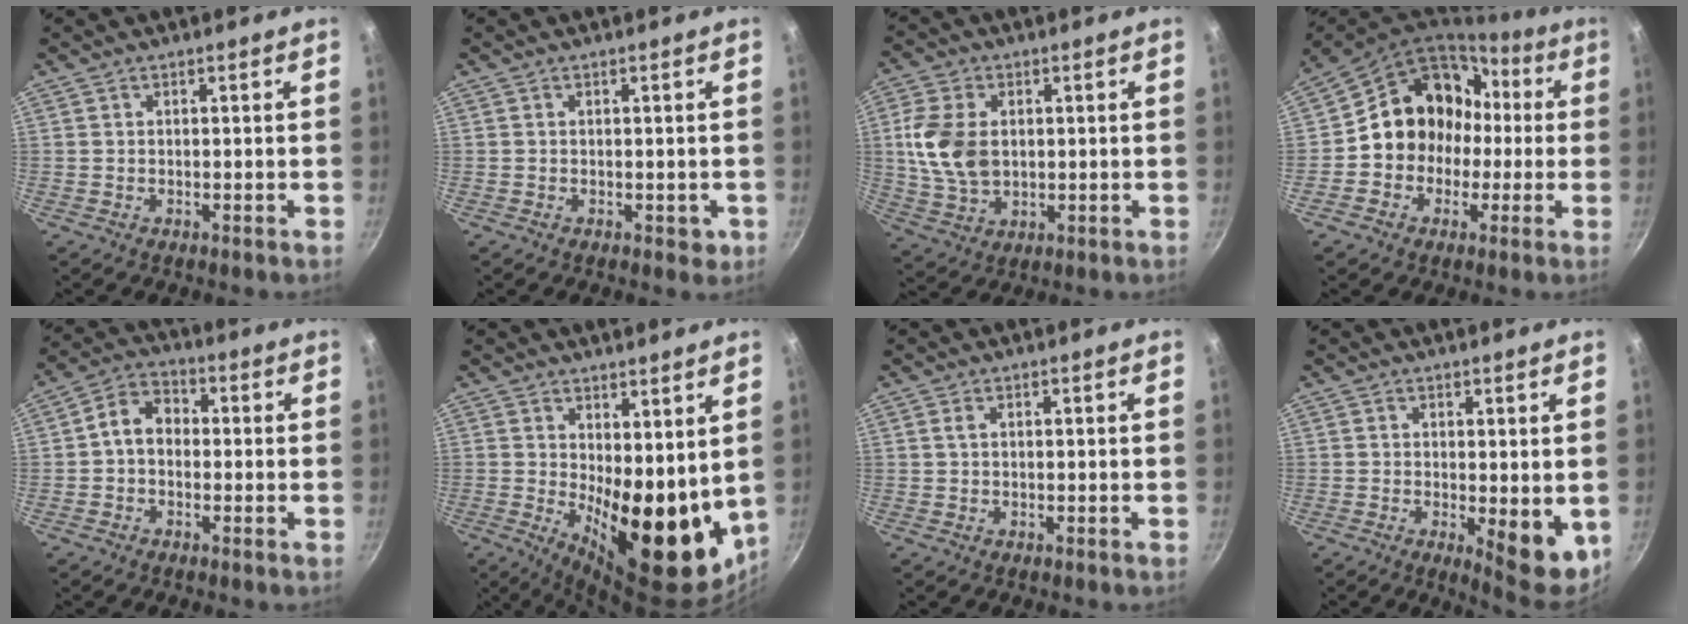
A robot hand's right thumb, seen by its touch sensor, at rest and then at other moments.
{"total": 2.1, "force": [-0.5, 1.6, 1.3], "torque": [-0.009, 0.001, -0.005]}
{"total": 11.1, "force": [1.2, 7.6, 8.0], "torque": [-0.149, -0.007, 0.026]}
{"total": 16.3, "force": [0.0, 14.1, 8.3], "torque": [-0.085, 0.053, -0.005]}
{"total": 6.5, "force": [-0.4, 4.9, 4.2], "torque": [-0.054, 0.025, -0.024]}
{"total": 18.2, "force": [1.6, 8.7, 15.9], "torque": [-0.167, -0.041, 0.043]}
{"total": 1.0, "force": [0.3, 0.6, 0.7], "torque": [-0.013, 0.002, 0.004]}
{"total": 7.8, "force": [-0.7, 3.2, 7.1], "torque": [-0.075, -0.010, -0.002]}